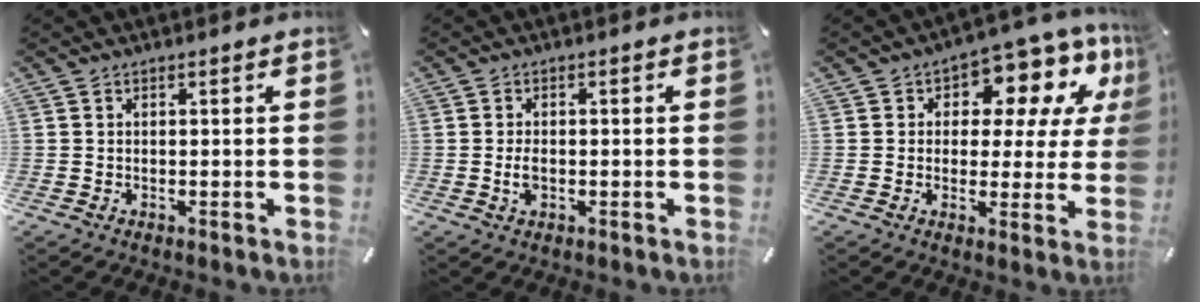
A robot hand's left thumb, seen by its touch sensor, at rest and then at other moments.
{"total": 2.4, "force": [-0.5, 1.3, 2.0], "torque": [-0.049, -0.003, -0.012]}
{"total": 11.4, "force": [5.6, 6.9, 7.2], "torque": [-0.094, -0.039, 0.098]}